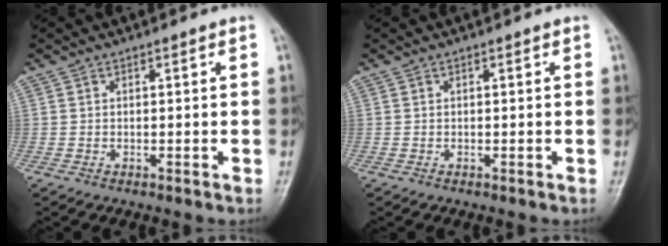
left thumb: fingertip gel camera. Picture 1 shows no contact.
{"total": 0.0}